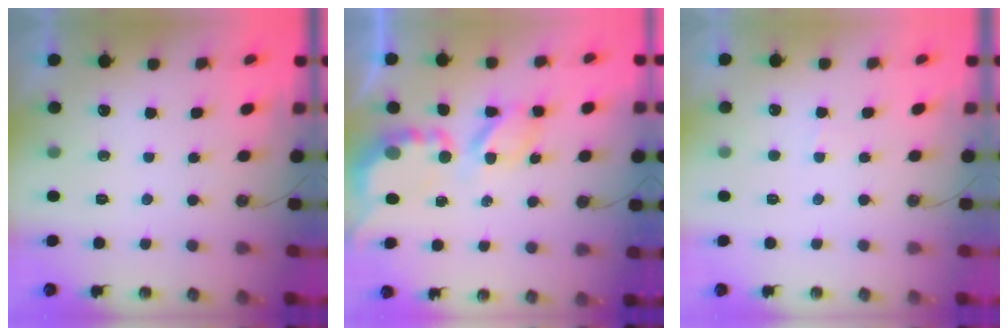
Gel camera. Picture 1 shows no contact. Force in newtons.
{"total": 7.9, "press": 7.9, "slide": 0.5}
{"total": 3.1, "press": 3.1, "slide": 0.3}